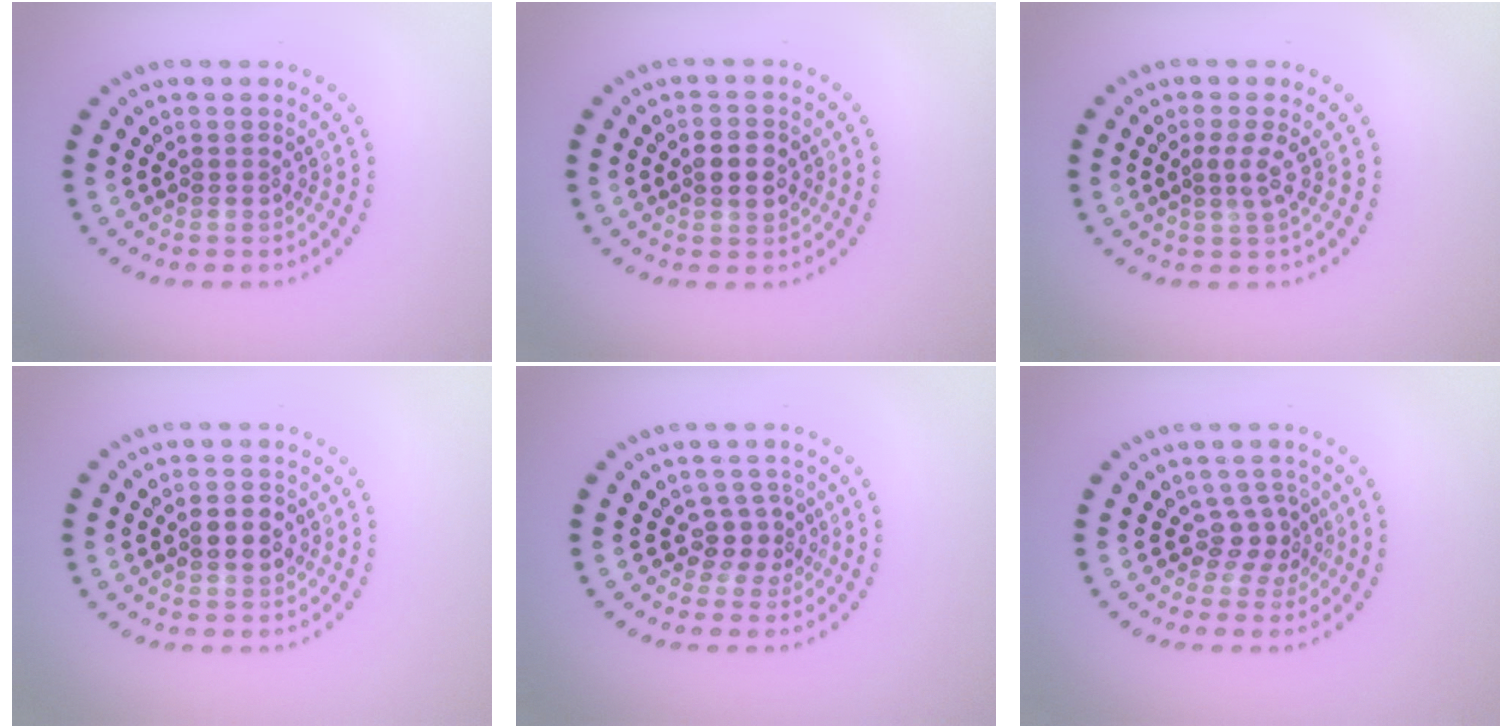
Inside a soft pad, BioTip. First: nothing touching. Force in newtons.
{"total": 2.4, "press": 2.4, "slide": 0.1}
{"total": 2.0, "press": 1.4, "slide": 1.4}
{"total": 2.2, "press": 2.2, "slide": 0.1}
{"total": 2.3, "press": 1.8, "slide": 1.5}
{"total": 2.3, "press": 1.5, "slide": 1.7}